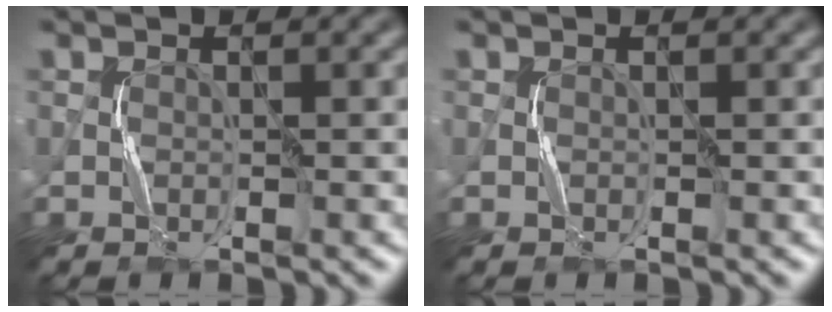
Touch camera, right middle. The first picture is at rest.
{"total": 0.0}